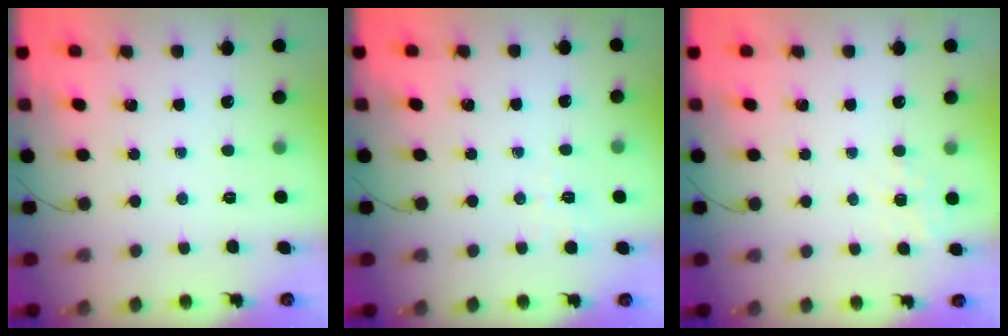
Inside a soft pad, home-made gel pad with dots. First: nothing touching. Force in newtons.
{"total": 2.7, "press": 2.0, "slide": 1.8}
{"total": 5.2, "press": 4.9, "slide": 1.9}